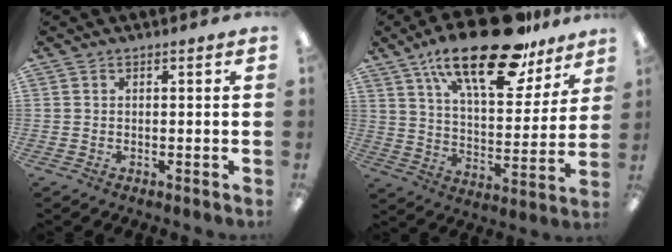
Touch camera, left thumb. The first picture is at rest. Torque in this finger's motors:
{"motor_torque": [0.29, 0.78, 1.61, -1.16, 0.16]}